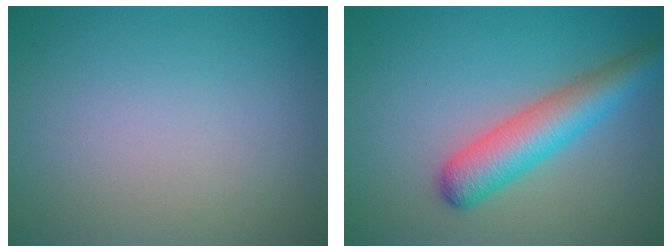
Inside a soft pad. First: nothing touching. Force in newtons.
{"total": 5.4, "press": 5.4, "slide": 0.2}